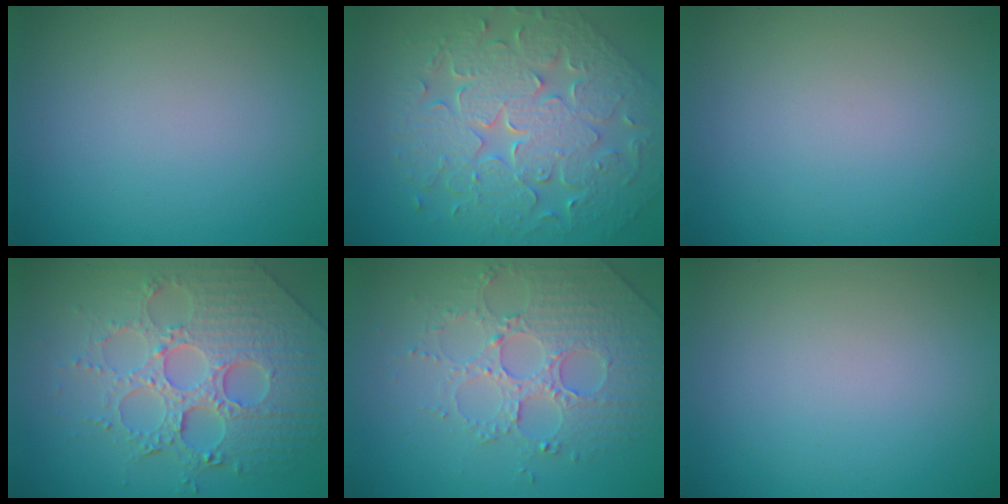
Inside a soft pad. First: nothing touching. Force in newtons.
{"total": 9.1, "press": 6.7, "slide": 6.2}
{"total": 0.0}
{"total": 8.2, "press": 5.9, "slide": 5.6}
{"total": 4.2, "press": 3.9, "slide": 1.3}
{"total": 0.0}